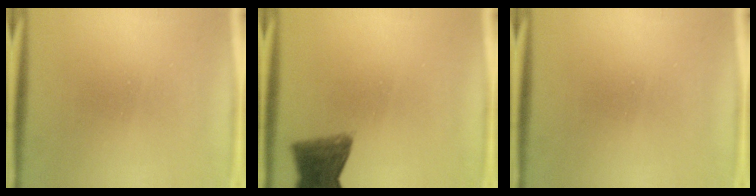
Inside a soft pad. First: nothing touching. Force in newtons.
{"total": 6.4}
{"total": 0.0}